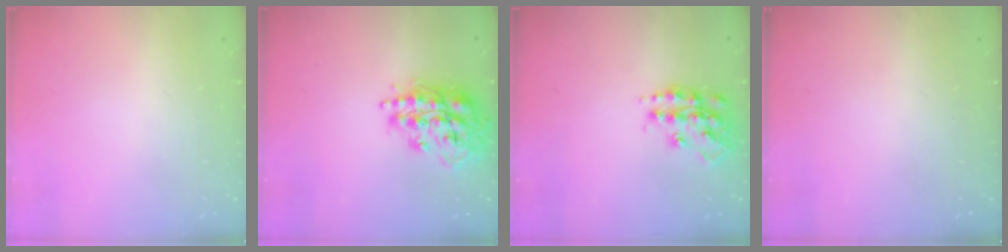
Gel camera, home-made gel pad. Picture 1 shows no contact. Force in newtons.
{"total": 17.1, "press": 17.0, "slide": 1.4}
{"total": 14.7, "press": 14.7, "slide": 0.9}
{"total": 0.0}